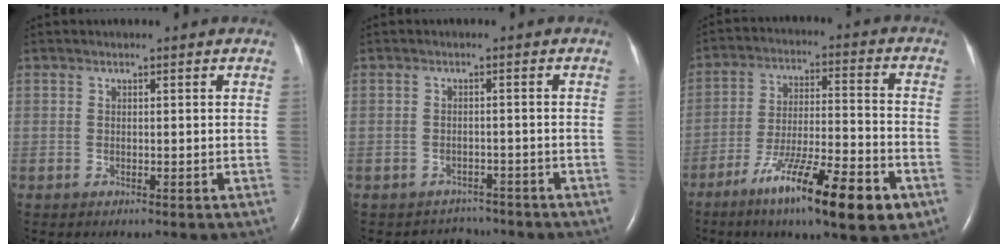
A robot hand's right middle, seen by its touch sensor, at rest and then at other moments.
{"total": 3.3, "force": [-3.0, 1.3, -0.8], "torque": [0.005, 0.009, -0.043]}
{"total": 16.7, "force": [-9.3, 1.9, 13.7], "torque": [-0.215, -0.024, -0.148]}